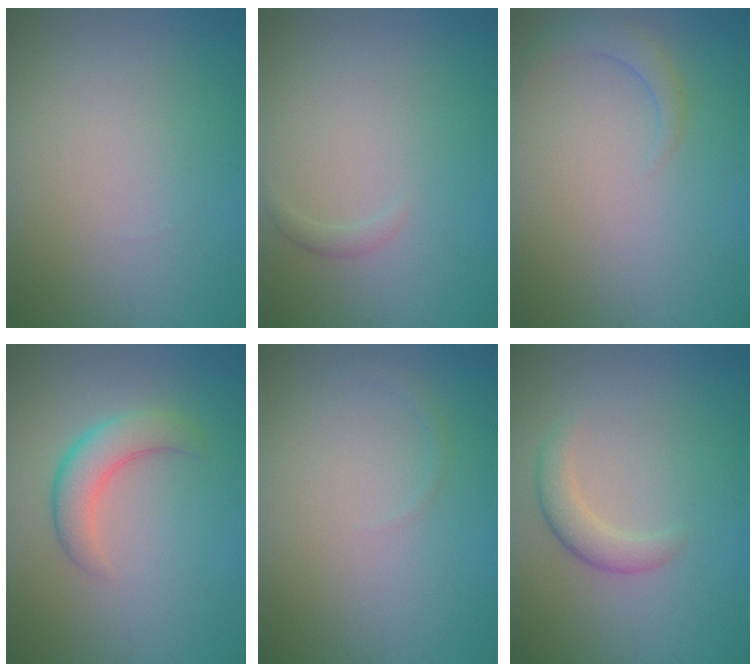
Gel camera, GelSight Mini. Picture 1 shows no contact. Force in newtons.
{"total": 0.7, "press": 0.7, "slide": 0.0}
{"total": 1.7, "press": 1.7, "slide": 0.3}
{"total": 3.6, "press": 3.6, "slide": 0.2}
{"total": 0.5, "press": 0.5, "slide": 0.1}
{"total": 2.5, "press": 2.5, "slide": 0.2}